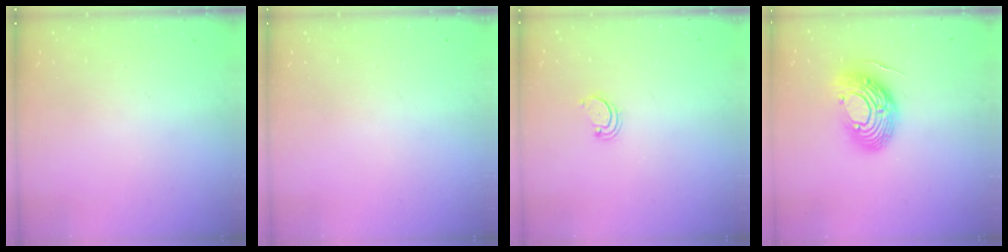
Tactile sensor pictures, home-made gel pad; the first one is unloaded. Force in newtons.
{"total": 0.0}
{"total": 2.6, "press": 2.5, "slide": 0.5}
{"total": 15.9, "press": 15.9, "slide": 1.3}